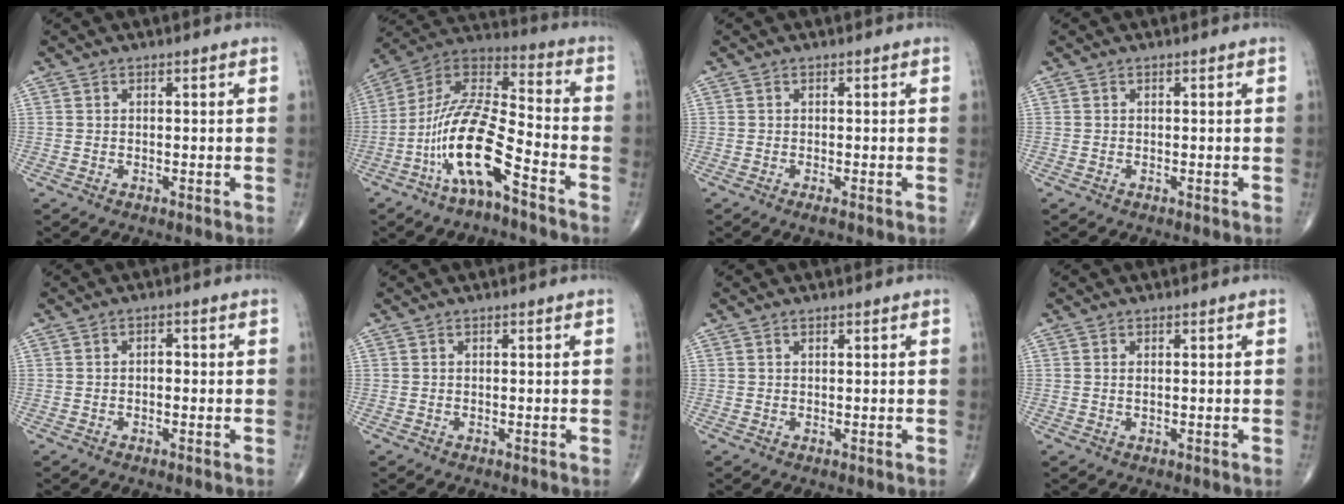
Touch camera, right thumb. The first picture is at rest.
{"total": 15.8, "force": [-7.6, 4.5, 13.0], "torque": [-0.262, 0.065, -0.146]}
{"total": 0.8, "force": [-0.5, 0.1, 0.6], "torque": [-0.018, -0.004, -0.012]}
{"total": 0.0}
{"total": 1.4, "force": [-0.1, 0.8, 1.1], "torque": [-0.013, 0.005, -0.006]}
{"total": 0.0}
{"total": 0.0}
{"total": 0.7, "force": [0.2, 0.2, 0.6], "torque": [-0.015, -0.001, 0.005]}